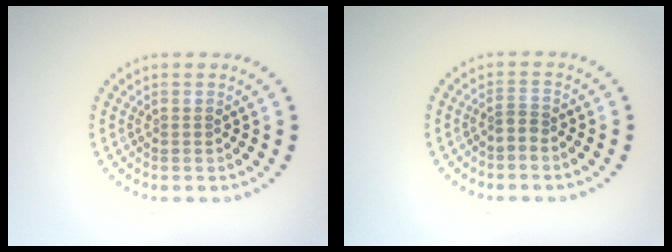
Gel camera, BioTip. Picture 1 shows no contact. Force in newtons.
{"total": 1.1, "press": 0.6, "slide": 0.9}